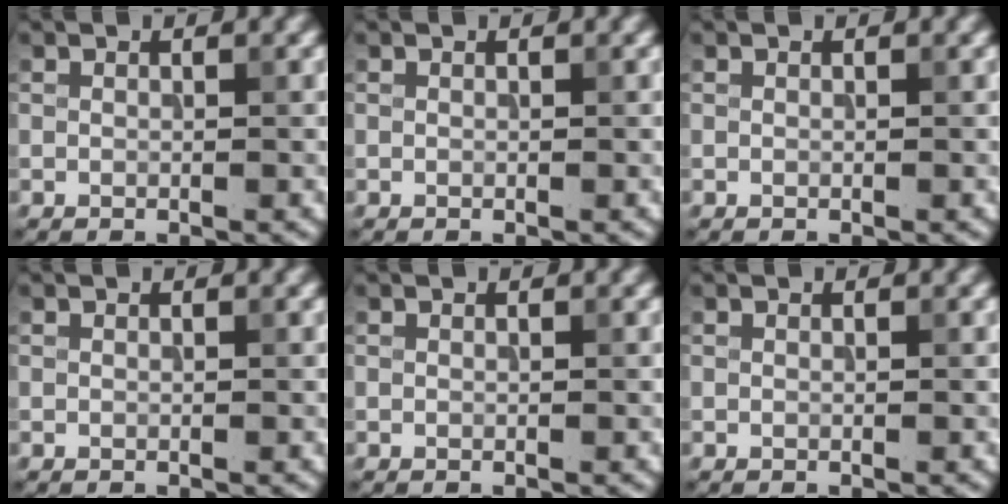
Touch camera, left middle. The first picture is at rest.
{"total": 0.0}
{"total": 0.0}
{"total": 0.0}
{"total": 0.0}
{"total": 0.0}